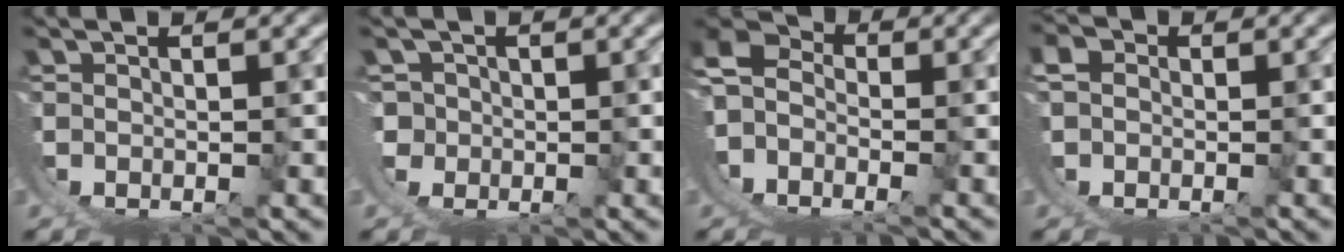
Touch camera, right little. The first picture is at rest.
{"total": 7.0, "force": [-0.6, 6.7, 2.0], "torque": [-0.068, -0.022, -0.013]}
{"total": 11.1, "force": [0.6, 9.7, 5.3], "torque": [-0.114, -0.001, -0.011]}
{"total": 3.3, "force": [-0.4, 3.1, 0.8], "torque": [-0.024, -0.001, -0.019]}